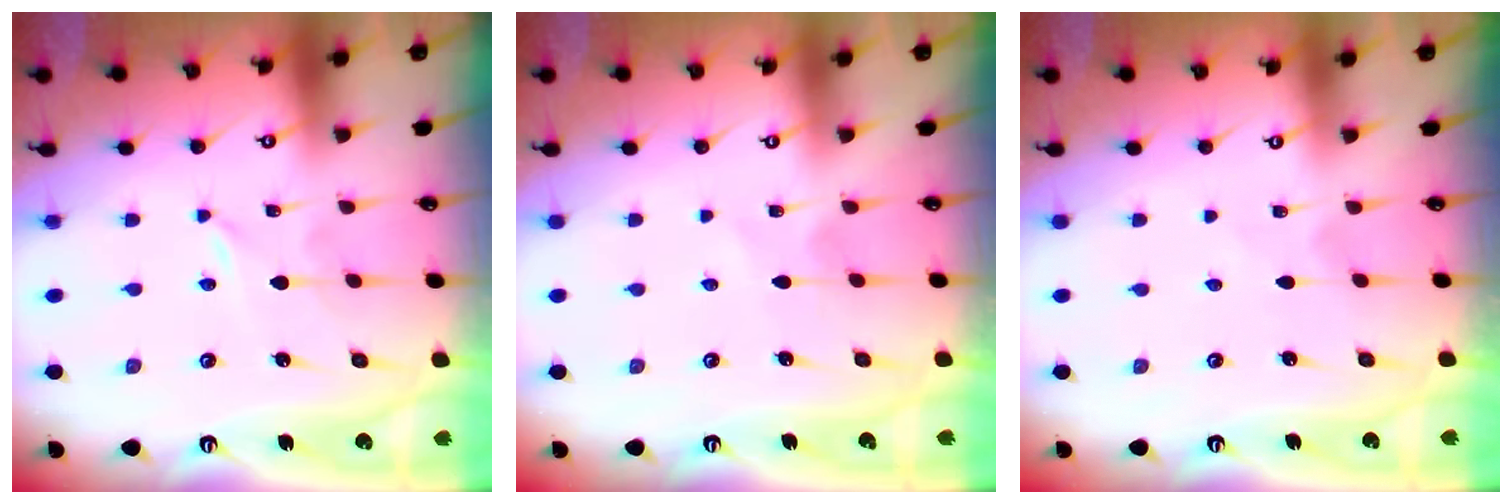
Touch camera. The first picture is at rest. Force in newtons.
{"total": 2.1, "press": 2.1, "slide": 0.1}
{"total": 1.6, "press": 1.6, "slide": 0.2}